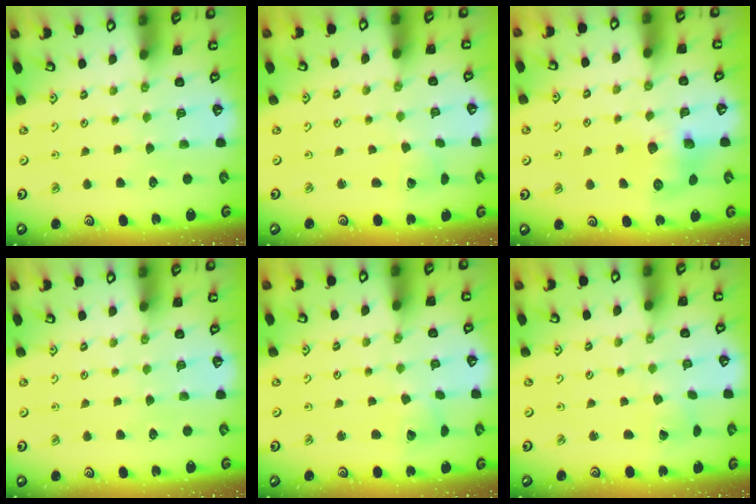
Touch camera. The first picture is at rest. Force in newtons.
{"total": 2.0, "press": 2.0, "slide": 0.1}
{"total": 10.1, "press": 10.1, "slide": 0.6}
{"total": 0.0}
{"total": 3.5, "press": 3.4, "slide": 0.5}
{"total": 1.6, "press": 1.5, "slide": 0.4}